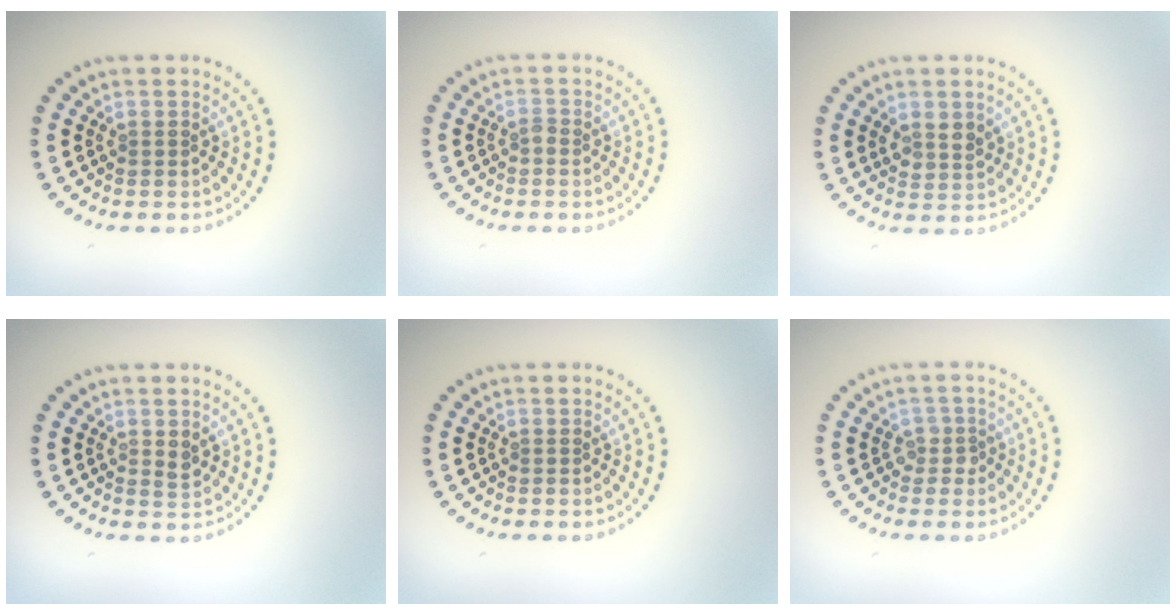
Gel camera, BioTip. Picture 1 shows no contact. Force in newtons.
{"total": 0.6, "press": 0.5, "slide": 0.3}
{"total": 1.8, "press": 1.6, "slide": 0.7}
{"total": 1.0, "press": 1.0, "slide": 0.3}
{"total": 0.0}
{"total": 1.3, "press": 1.2, "slide": 0.7}